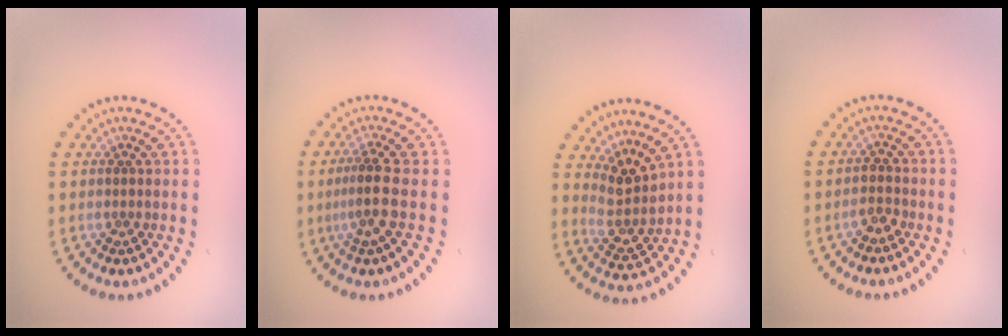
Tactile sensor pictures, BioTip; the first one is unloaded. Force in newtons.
{"total": 2.8, "press": 2.0, "slide": 1.9}
{"total": 3.0, "press": 2.3, "slide": 1.9}
{"total": 1.6, "press": 1.4, "slide": 0.6}